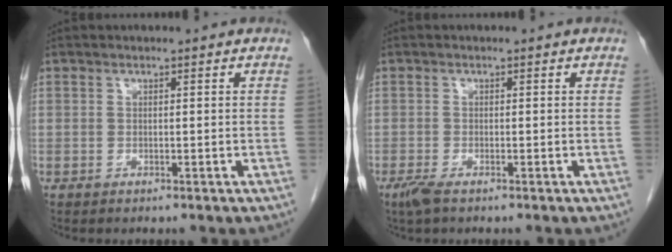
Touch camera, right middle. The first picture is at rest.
{"total": 2.0, "force": [-1.3, 0.4, 1.4], "torque": [-0.037, -0.007, -0.027]}